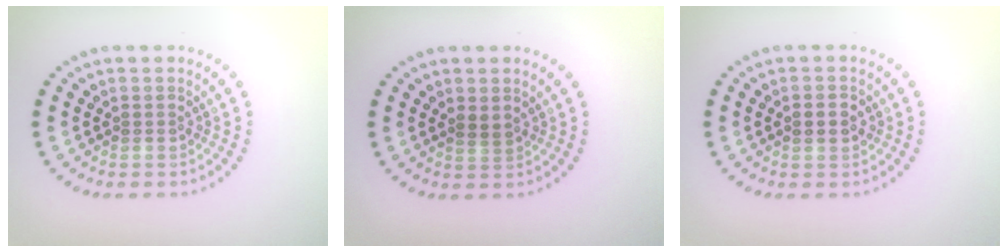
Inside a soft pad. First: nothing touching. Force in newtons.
{"total": 1.1, "press": 0.9, "slide": 0.6}
{"total": 2.2, "press": 2.2, "slide": 0.1}